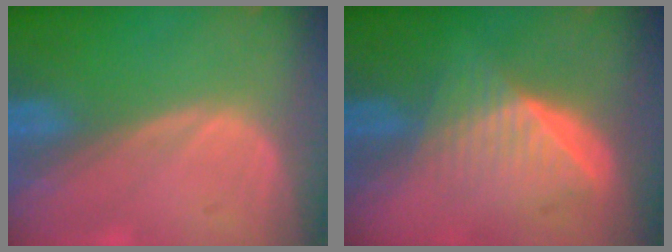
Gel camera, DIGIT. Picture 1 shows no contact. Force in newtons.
{"total": 6.5, "press": 5.8, "slide": 2.8}